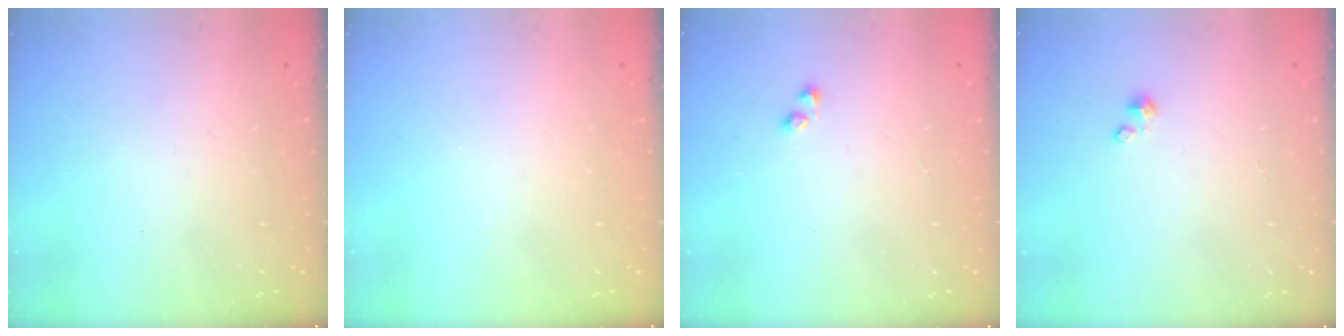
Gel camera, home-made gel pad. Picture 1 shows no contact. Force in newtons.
{"total": 0.0}
{"total": 1.0, "press": 0.9, "slide": 0.5}
{"total": 1.4, "press": 1.3, "slide": 0.3}